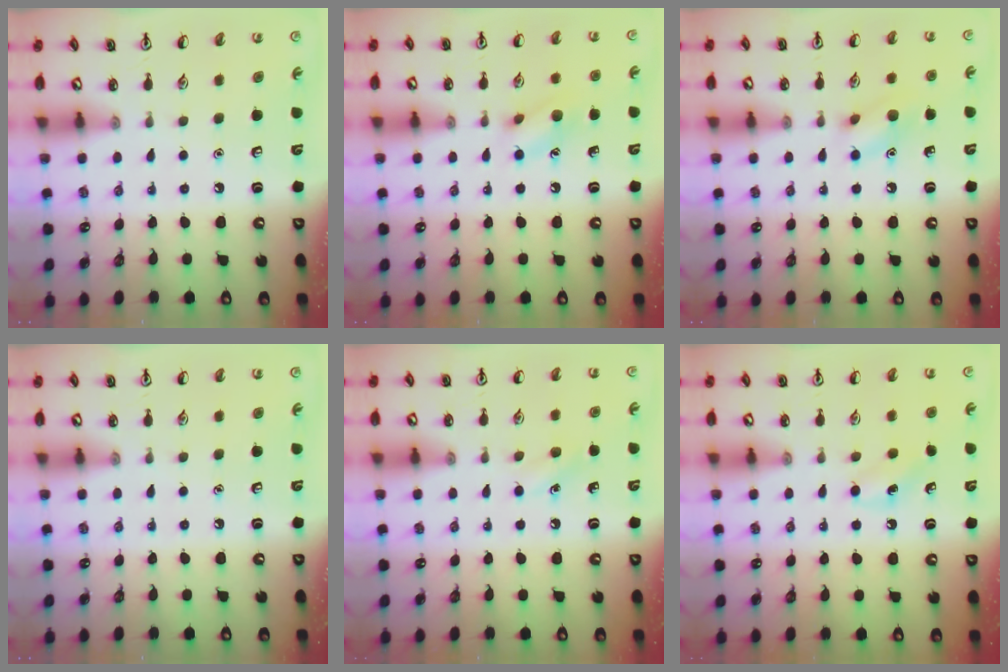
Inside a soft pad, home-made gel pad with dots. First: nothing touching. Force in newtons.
{"total": 8.3, "press": 8.3, "slide": 0.7}
{"total": 8.5, "press": 8.4, "slide": 1.1}
{"total": 0.0}
{"total": 6.0, "press": 5.7, "slide": 2.0}
{"total": 5.9, "press": 5.7, "slide": 1.6}